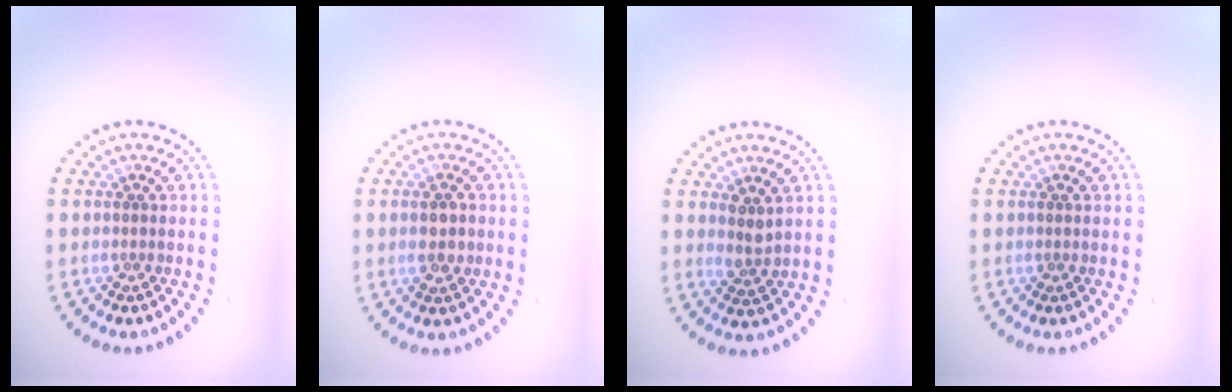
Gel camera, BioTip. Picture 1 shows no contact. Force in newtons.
{"total": 2.1, "press": 2.1, "slide": 0.2}
{"total": 1.6, "press": 1.4, "slide": 0.8}
{"total": 0.0}